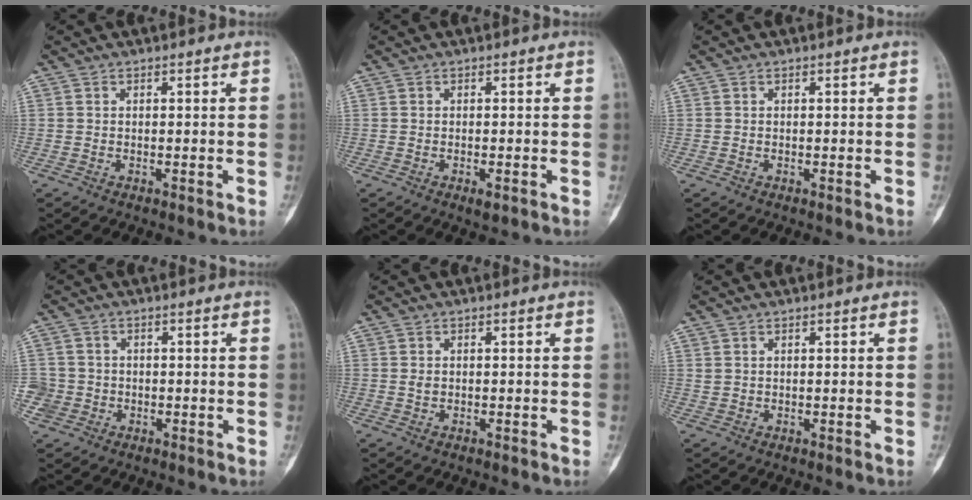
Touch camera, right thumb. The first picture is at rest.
{"total": 1.6, "force": [-0.8, 0.5, 1.3], "torque": [-0.020, -0.003, -0.009]}
{"total": 0.0}
{"total": 3.5, "force": [-1.0, 3.3, 0.1], "torque": [0.016, 0.015, -0.022]}
{"total": 0.8, "force": [-0.1, 0.6, 0.5], "torque": [-0.013, 0.000, -0.002]}
{"total": 0.5, "force": [0.2, 0.4, 0.2], "torque": [0.000, 0.001, 0.005]}